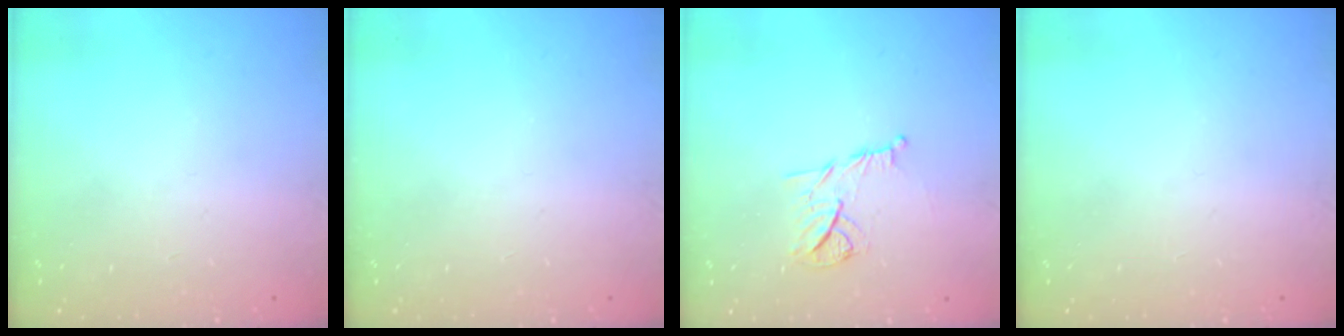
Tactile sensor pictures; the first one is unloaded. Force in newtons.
{"total": 0.0}
{"total": 8.6, "press": 8.6, "slide": 0.7}
{"total": 0.0}